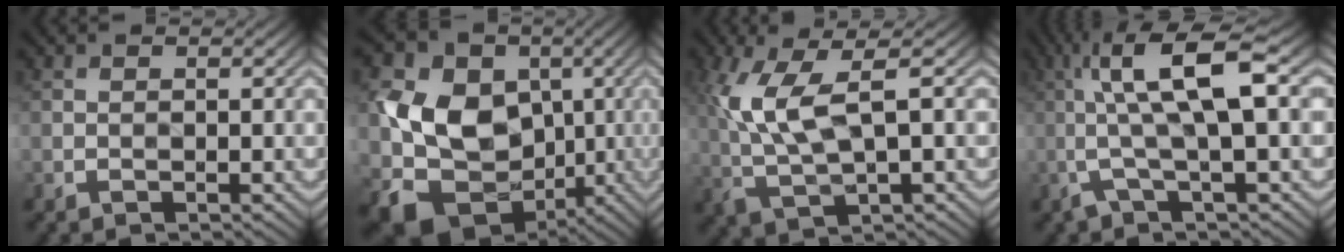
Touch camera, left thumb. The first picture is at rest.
{"total": 13.5, "force": [-1.0, 10.8, 8.0], "torque": [-0.178, -0.026, -0.020]}
{"total": 9.1, "force": [1.9, 3.2, 8.3], "torque": [-0.201, -0.001, 0.037]}
{"total": 9.6, "force": [1.1, 1.9, 9.3], "torque": [-0.174, 0.026, 0.012]}